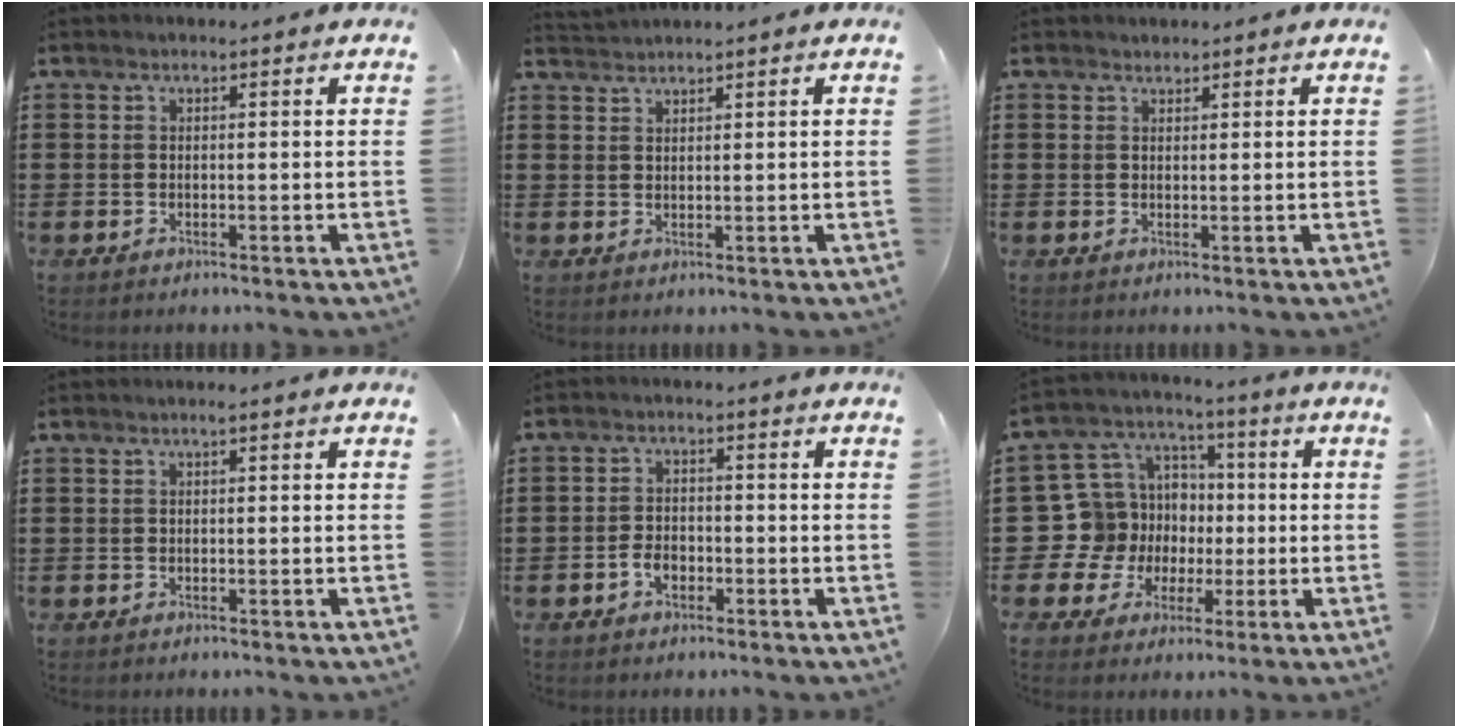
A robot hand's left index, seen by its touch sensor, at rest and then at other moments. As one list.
[{"total": 1.3, "force": [1.3, -0.2, -0.3], "torque": [0.001, 0.002, 0.026]}, {"total": 0.9, "force": [0.9, 0.2, 0.0], "torque": [-0.002, -0.002, 0.019]}, {"total": 0.6, "force": [0.1, 0.0, 0.6], "torque": [-0.011, -0.003, 0.002]}, {"total": 2.8, "force": [-1.2, 1.9, 1.7], "torque": [-0.041, 0.000, -0.026]}, {"total": 12.2, "force": [-1.0, 11.9, 2.7], "torque": [-0.129, 0.004, -0.008]}]